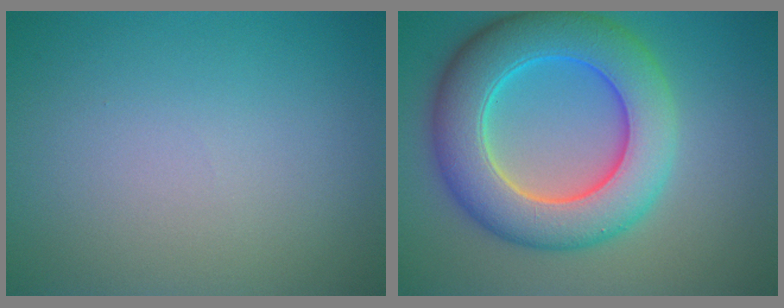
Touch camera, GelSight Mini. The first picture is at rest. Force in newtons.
{"total": 9.7, "press": 9.7, "slide": 0.6}